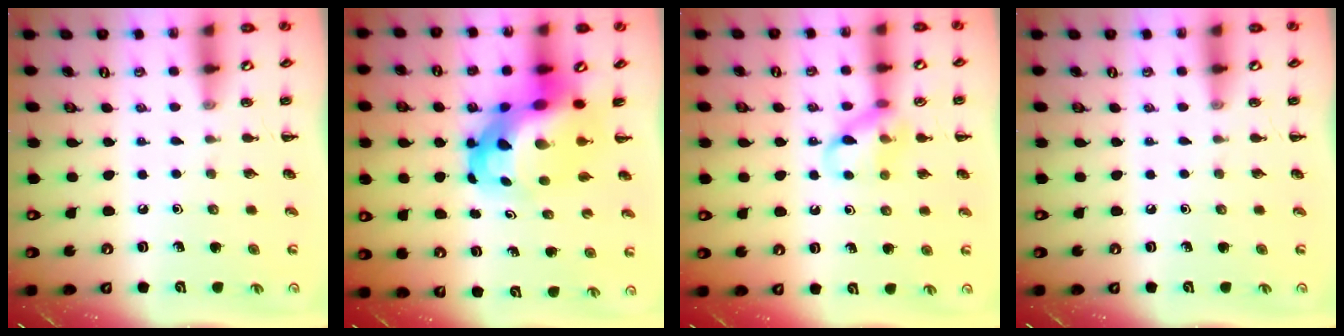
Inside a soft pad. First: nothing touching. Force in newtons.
{"total": 10.3, "press": 9.8, "slide": 3.0}
{"total": 10.5, "press": 10.4, "slide": 1.0}
{"total": 0.0}